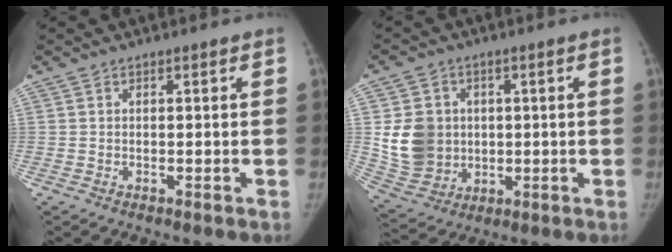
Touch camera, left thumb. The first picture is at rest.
{"total": 11.6, "force": [1.0, 10.2, 5.4], "torque": [-0.070, -0.005, 0.037]}